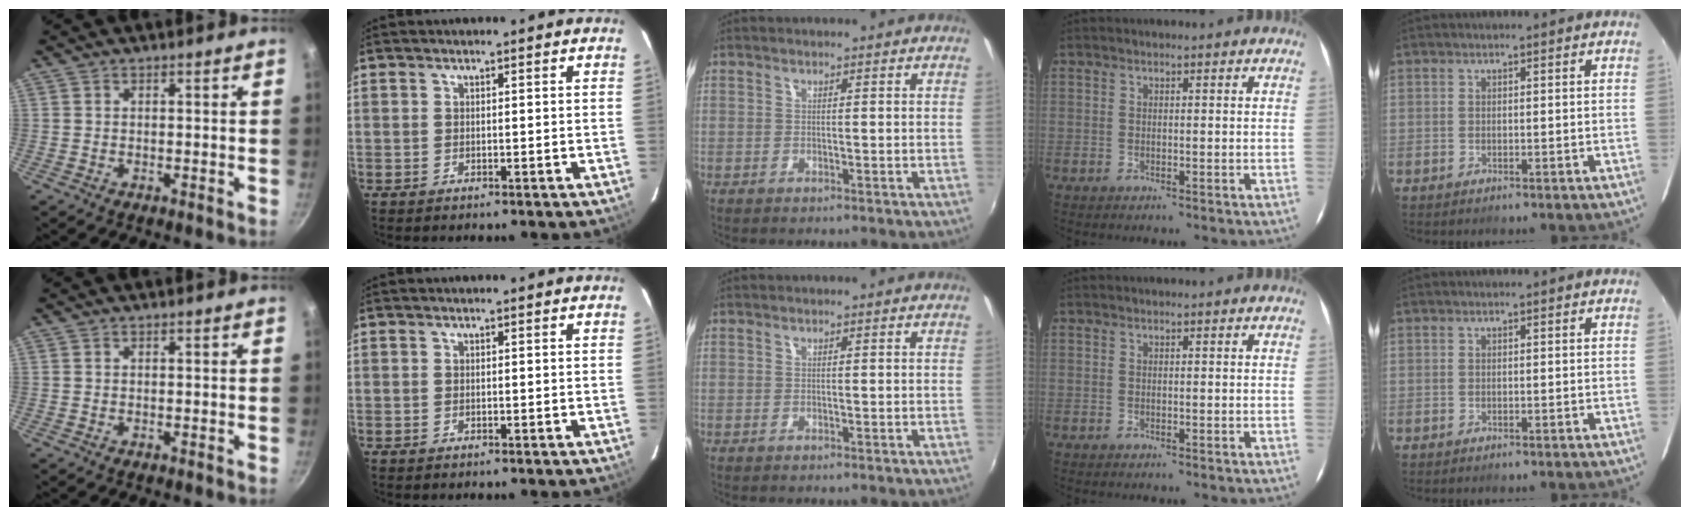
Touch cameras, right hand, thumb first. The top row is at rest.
{}